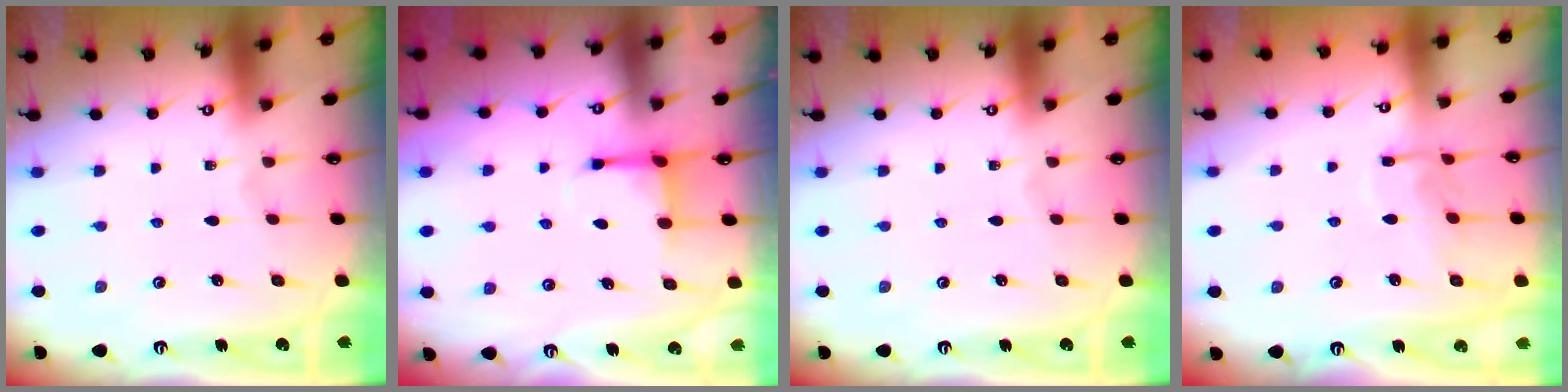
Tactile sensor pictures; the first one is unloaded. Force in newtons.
{"total": 4.0, "press": 3.8, "slide": 1.0}
{"total": 0.0}
{"total": 8.1, "press": 8.0, "slide": 0.6}